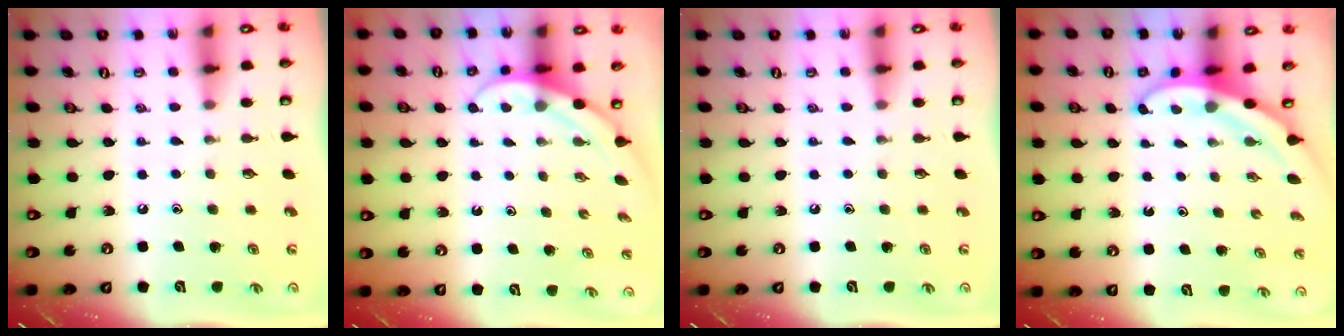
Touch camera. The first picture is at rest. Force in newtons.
{"total": 4.8, "press": 4.8, "slide": 0.3}
{"total": 0.0}
{"total": 3.5, "press": 3.5, "slide": 0.1}